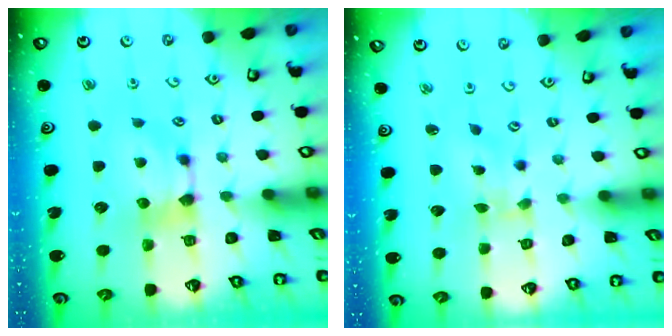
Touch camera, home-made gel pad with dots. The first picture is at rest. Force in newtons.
{"total": 2.8, "press": 2.6, "slide": 1.0}